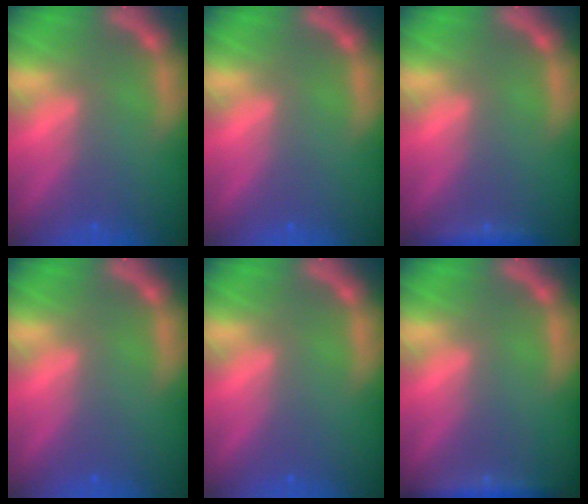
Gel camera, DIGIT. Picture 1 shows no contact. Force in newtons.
{"total": 0.0}
{"total": 1.4}
{"total": 0.0}
{"total": 0.0}
{"total": 3.0}